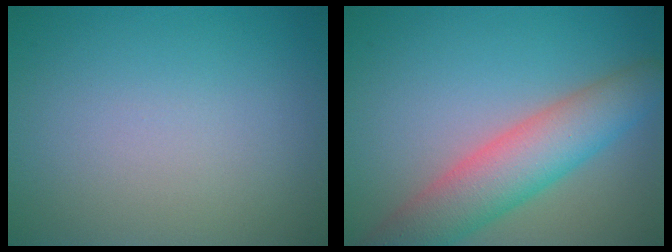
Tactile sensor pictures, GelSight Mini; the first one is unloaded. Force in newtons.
{"total": 6.9, "press": 6.9, "slide": 0.3}